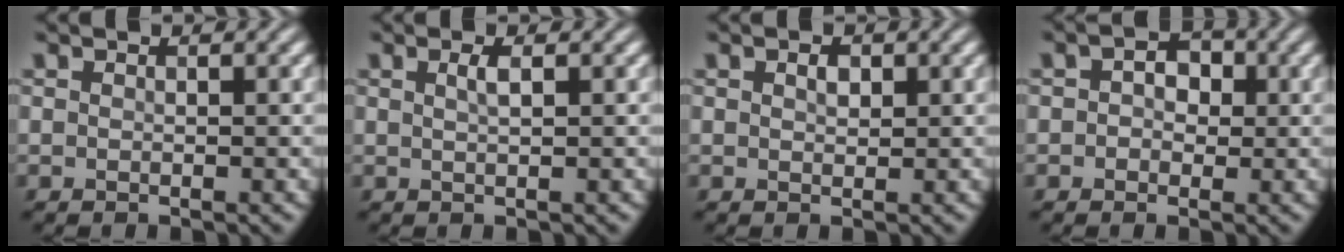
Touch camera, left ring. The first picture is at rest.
{"total": 1.3, "force": [0.4, 0.3, 1.1], "torque": [-0.020, 0.004, 0.006]}
{"total": 1.2, "force": [0.5, 0.7, 0.8], "torque": [-0.014, 0.001, 0.008]}
{"total": 2.6, "force": [0.4, 2.0, 1.7], "torque": [-0.017, 0.007, -0.006]}